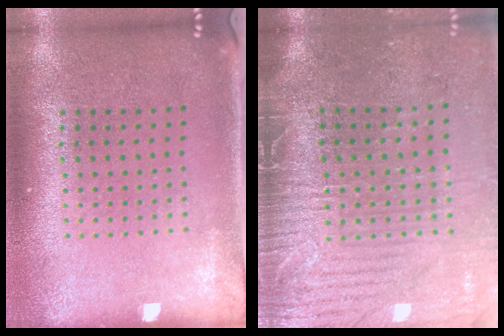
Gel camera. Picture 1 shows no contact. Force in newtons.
{"total": 4.0, "press": 3.5, "slide": 1.8}